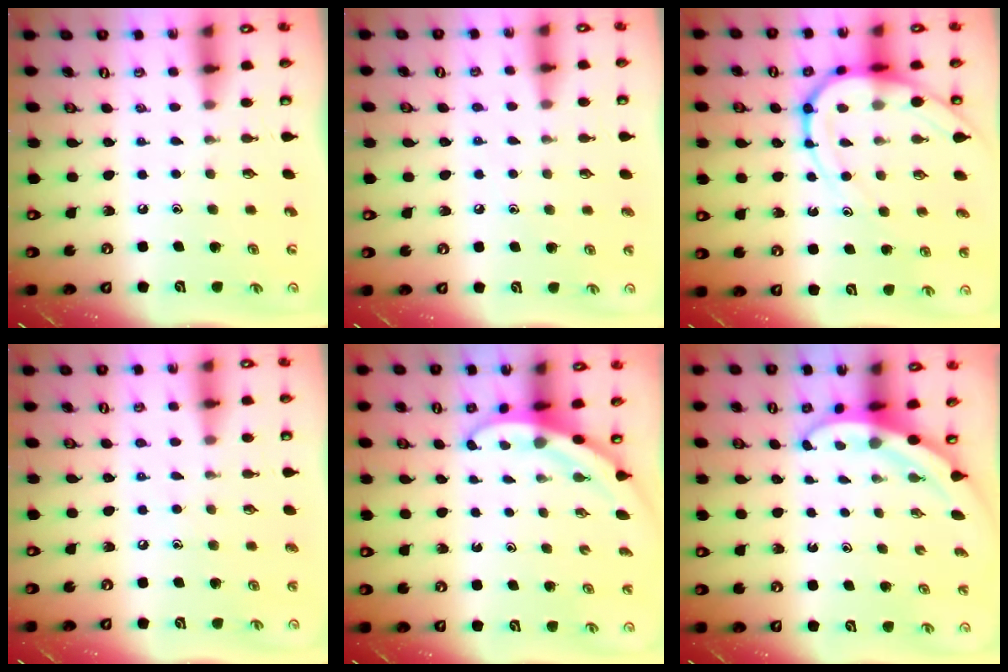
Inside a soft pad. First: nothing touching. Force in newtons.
{"total": 4.2, "press": 4.2, "slide": 0.5}
{"total": 11.8, "press": 11.7, "slide": 1.4}
{"total": 4.8, "press": 4.8, "slide": 0.6}
{"total": 3.2, "press": 3.2, "slide": 0.2}
{"total": 3.2, "press": 3.2, "slide": 0.1}